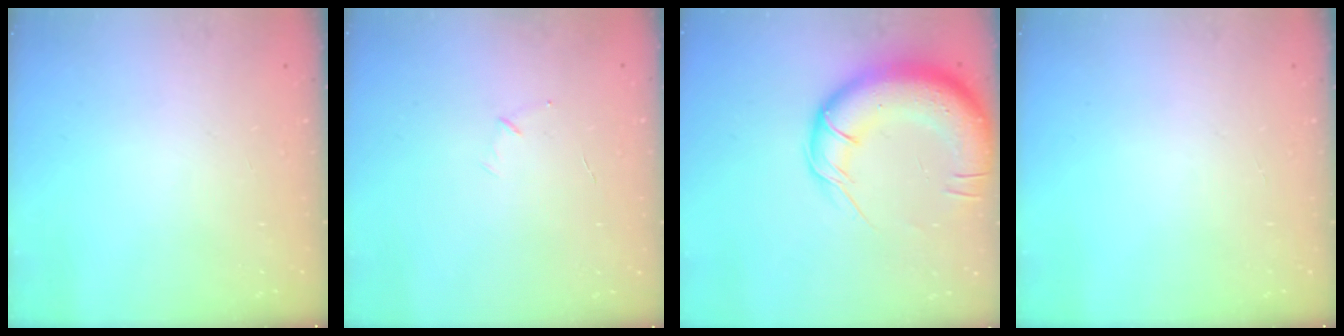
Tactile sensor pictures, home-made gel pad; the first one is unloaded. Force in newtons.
{"total": 3.4, "press": 3.3, "slide": 0.9}
{"total": 19.7, "press": 19.2, "slide": 4.8}
{"total": 0.0}